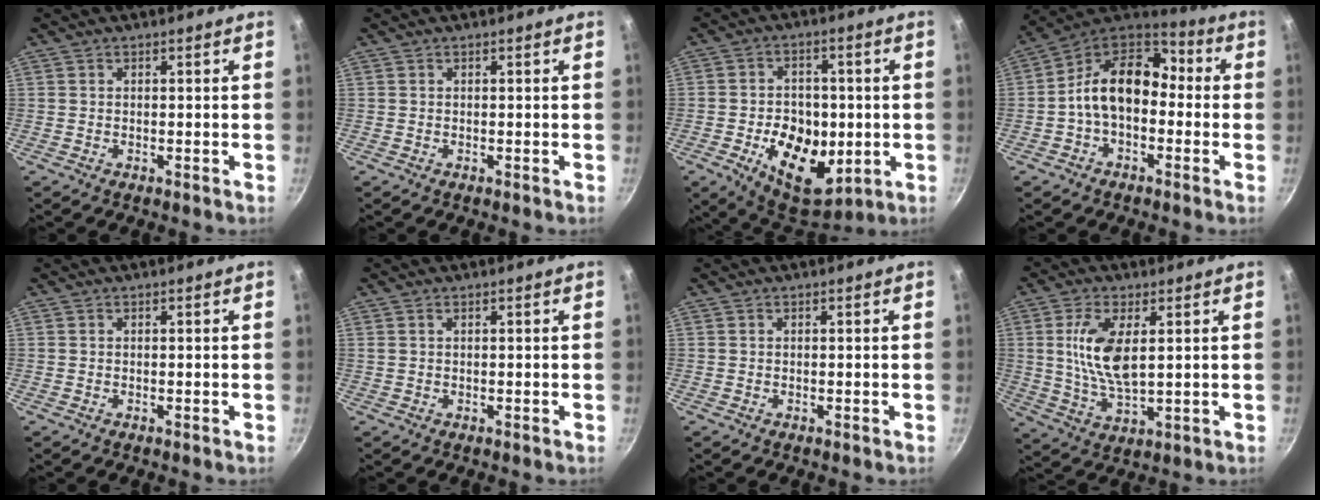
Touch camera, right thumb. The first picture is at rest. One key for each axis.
{"total": 0.0}
{"total": 16.2, "fx": -3.2, "fy": 10.7, "fz": 11.7, "tx": -0.140, "ty": -0.001, "tz": -0.037}
{"total": 15.0, "fx": -1.1, "fy": 10.2, "fz": 10.9, "tx": -0.152, "ty": 0.053, "tz": -0.042}
{"total": 0.0}
{"total": 0.6, "fx": 0.3, "fy": 0.3, "fz": 0.4, "tx": -0.007, "ty": 0.002, "tz": 0.006}
{"total": 0.0}
{"total": 10.8, "fx": 2.3, "fy": 4.9, "fz": 9.3, "tx": -0.180, "ty": -0.011, "tz": 0.050}